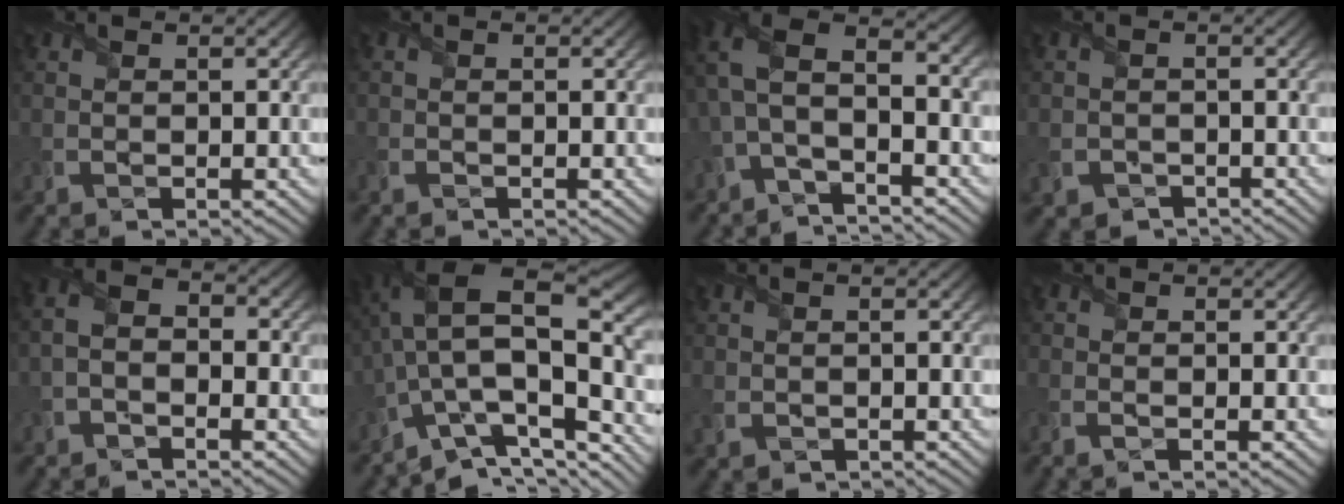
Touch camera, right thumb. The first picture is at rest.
{"total": 0.9, "force": [-0.7, 0.4, 0.4], "torque": [-0.008, -0.001, -0.015]}
{"total": 8.0, "force": [-1.2, 3.9, 6.9], "torque": [-0.158, 0.010, -0.040]}
{"total": 2.3, "force": [-1.6, 1.6, 0.5], "torque": [-0.012, -0.007, -0.033]}
{"total": 3.4, "force": [-1.9, 1.9, 2.1], "torque": [-0.046, 0.006, -0.048]}
{"total": 13.8, "force": [-4.2, 6.9, 11.2], "torque": [-0.216, 0.004, -0.077]}
{"total": 1.0, "force": [-0.5, 0.7, 0.5], "torque": [-0.011, -0.002, -0.010]}
{"total": 1.2, "force": [-0.8, 0.3, 0.9], "torque": [-0.018, -0.001, -0.016]}